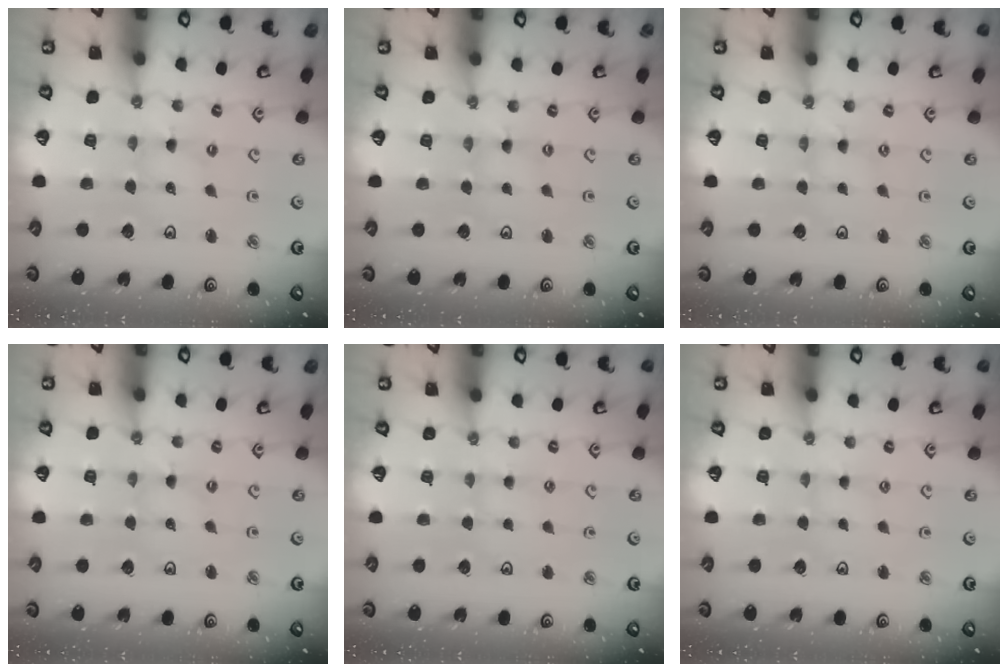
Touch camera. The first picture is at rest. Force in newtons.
{"total": 0.0}
{"total": 0.0}
{"total": 0.0}
{"total": 2.3, "press": 2.3, "slide": 0.4}
{"total": 0.7, "press": 0.6, "slide": 0.2}